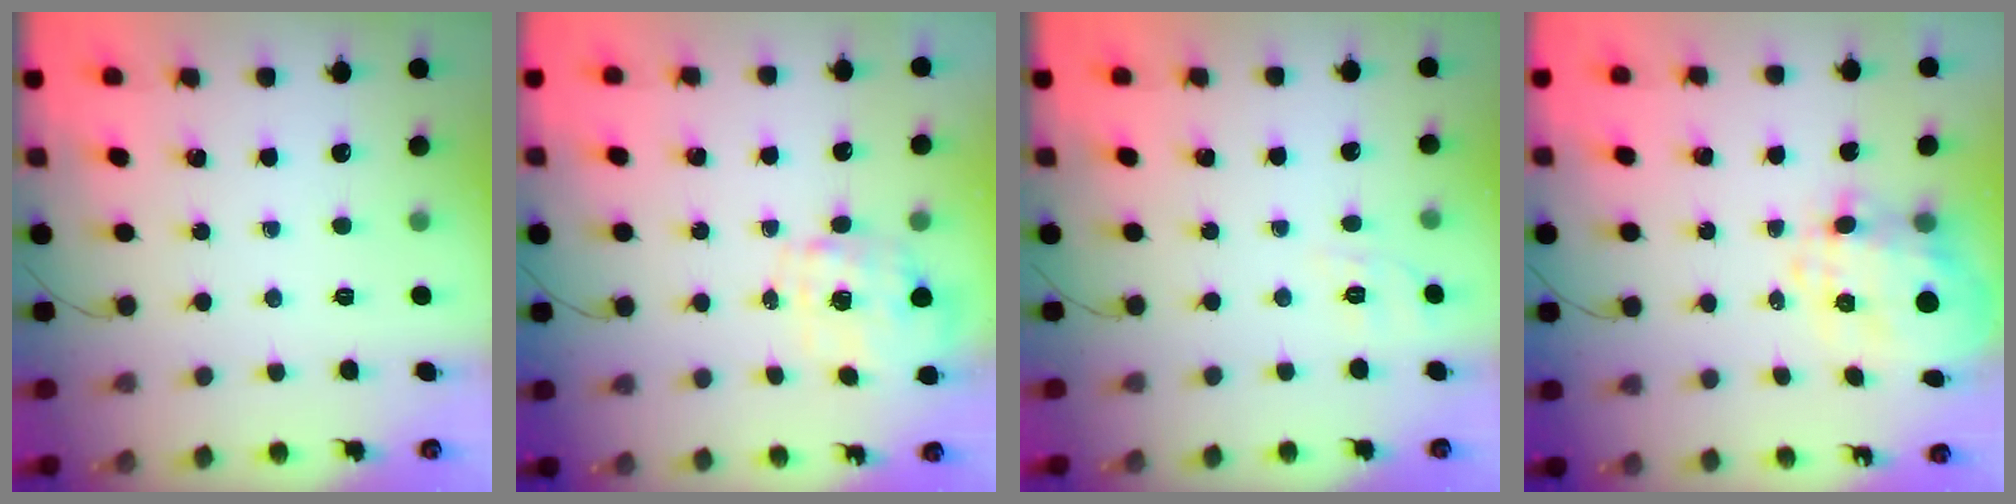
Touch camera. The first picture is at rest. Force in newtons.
{"total": 1.5, "press": 1.5, "slide": 0.5}
{"total": 5.3, "press": 4.8, "slide": 2.2}
{"total": 8.0, "press": 7.7, "slide": 2.1}